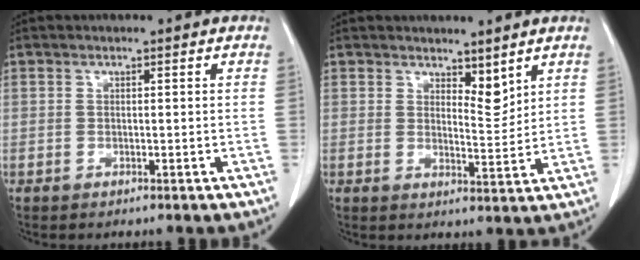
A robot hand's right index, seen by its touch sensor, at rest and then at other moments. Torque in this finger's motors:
{"motor_torque": [-0.03, 0.14, 0.02, 0.00]}